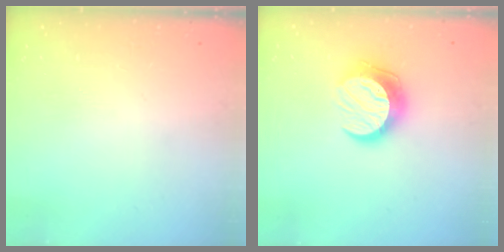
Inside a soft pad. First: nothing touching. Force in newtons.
{"total": 11.6, "press": 11.5, "slide": 1.0}